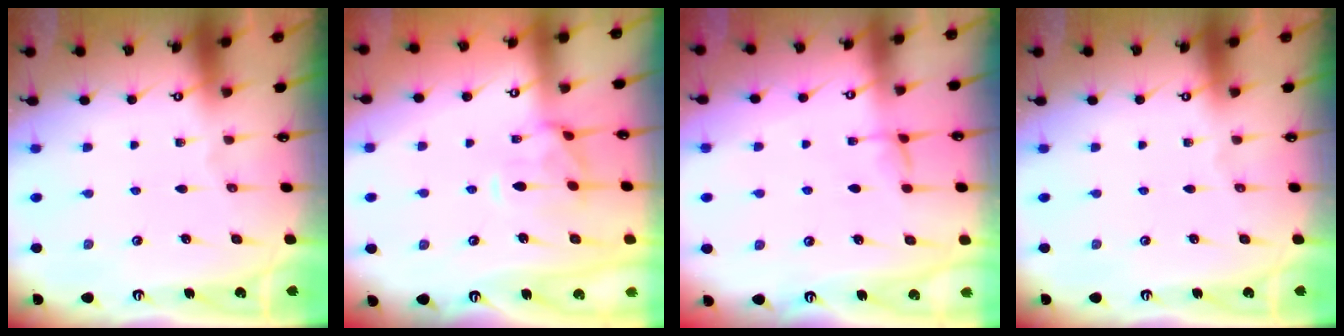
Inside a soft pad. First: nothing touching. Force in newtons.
{"total": 2.2, "press": 1.9, "slide": 1.1}
{"total": 1.9, "press": 1.9, "slide": 0.2}
{"total": 0.0}